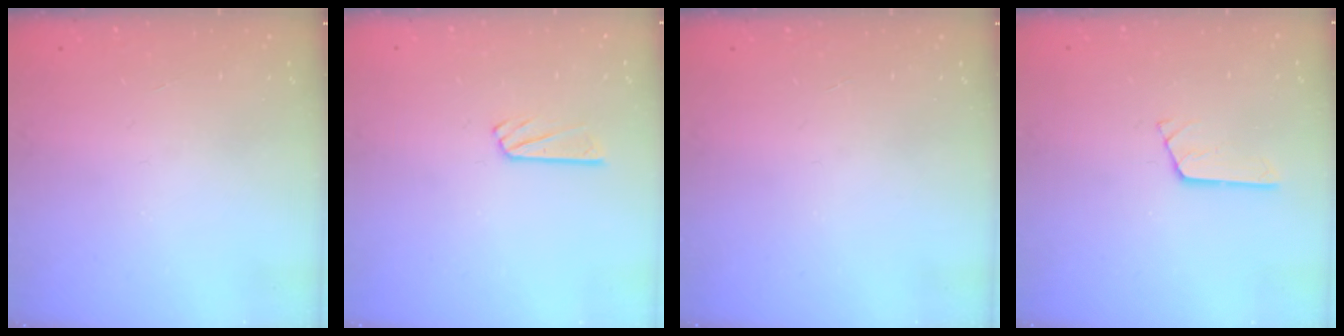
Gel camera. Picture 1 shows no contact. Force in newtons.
{"total": 6.2, "press": 6.2, "slide": 0.4}
{"total": 0.0}
{"total": 2.9, "press": 2.9, "slide": 0.1}